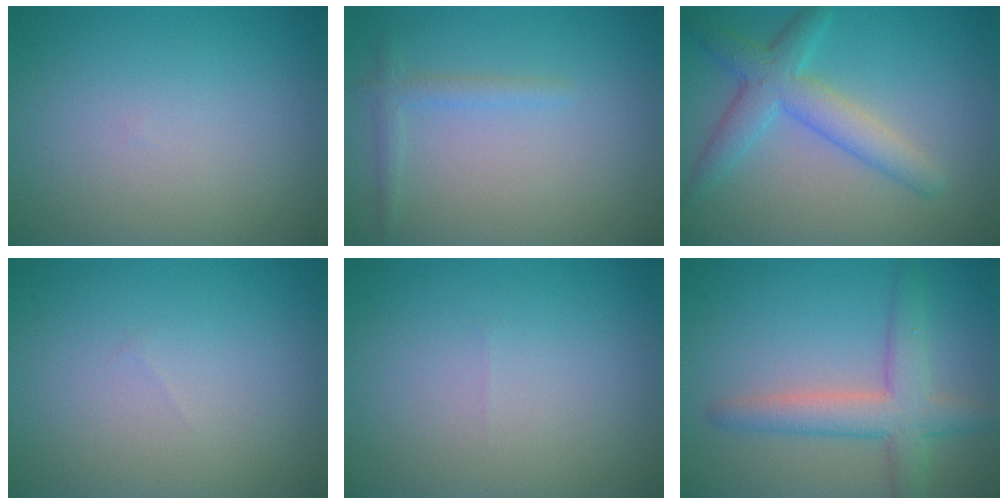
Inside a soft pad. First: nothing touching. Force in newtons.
{"total": 1.4, "press": 1.4, "slide": 0.1}
{"total": 4.3, "press": 4.3, "slide": 0.2}
{"total": 0.0}
{"total": 0.0}
{"total": 4.7, "press": 4.7, "slide": 0.1}